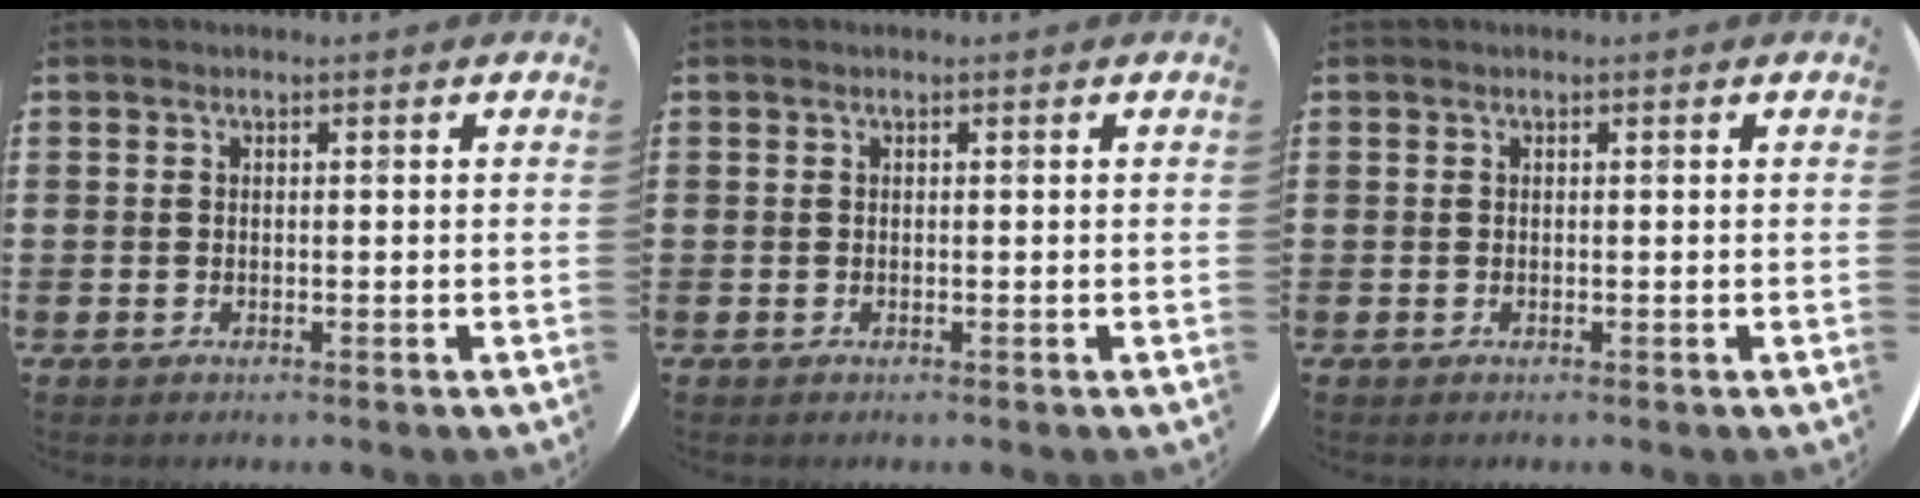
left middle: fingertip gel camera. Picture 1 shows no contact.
{"total": 0.0}
{"total": 0.0}